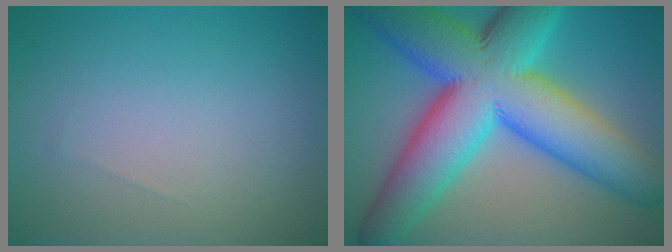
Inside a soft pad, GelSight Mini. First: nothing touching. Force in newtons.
{"total": 15.8, "press": 15.8, "slide": 0.1}